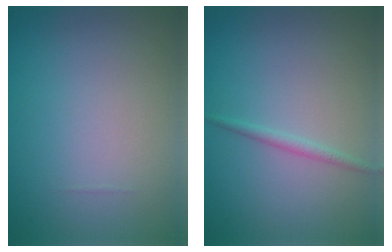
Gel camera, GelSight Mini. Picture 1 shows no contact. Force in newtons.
{"total": 1.0, "press": 1.0, "slide": 0.0}